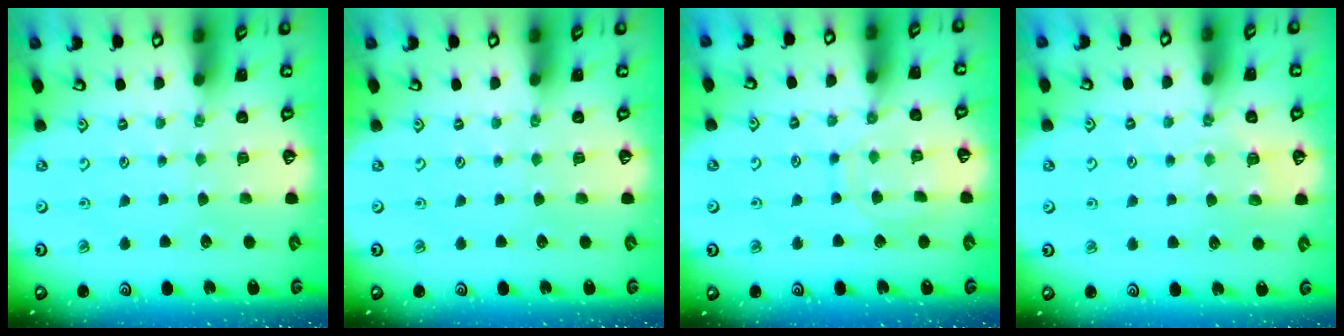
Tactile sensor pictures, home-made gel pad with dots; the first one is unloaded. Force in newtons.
{"total": 0.0}
{"total": 9.7, "press": 9.7, "slide": 0.8}
{"total": 5.8, "press": 5.8, "slide": 0.1}